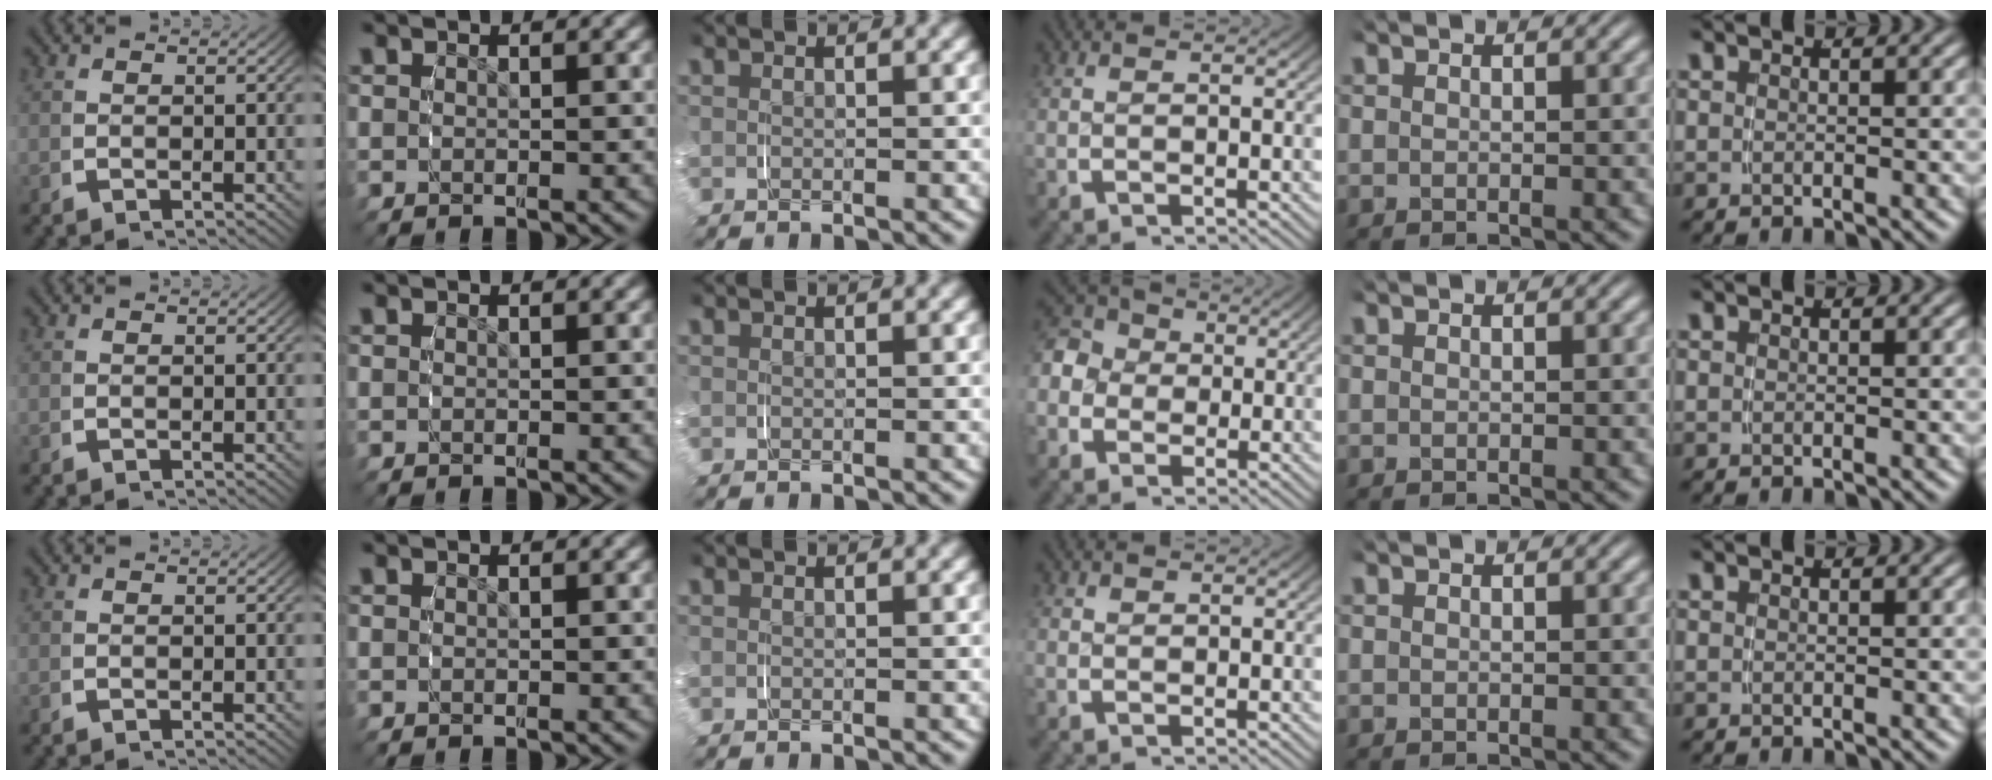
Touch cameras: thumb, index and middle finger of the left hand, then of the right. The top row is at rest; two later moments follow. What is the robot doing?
{"motion": "grasp_and_lifting", "object": "glasses case"}